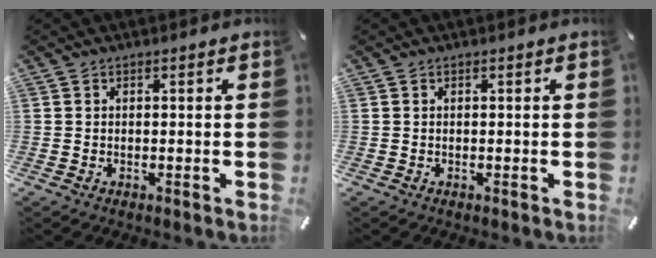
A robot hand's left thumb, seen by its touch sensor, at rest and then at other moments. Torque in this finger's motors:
{"motor_torque": [0.00, 0.00, 0.00, 0.00, 0.00]}